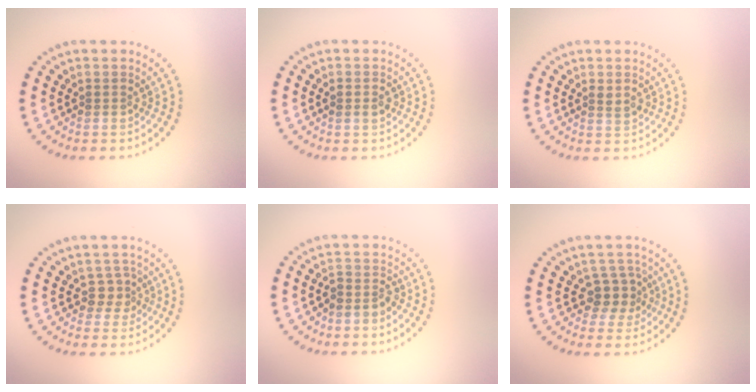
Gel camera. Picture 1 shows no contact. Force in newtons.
{"total": 1.1, "press": 1.0, "slide": 0.4}
{"total": 1.1, "press": 0.9, "slide": 0.5}
{"total": 1.9, "press": 1.5, "slide": 1.2}
{"total": 1.7, "press": 1.3, "slide": 1.0}
{"total": 2.5, "press": 2.1, "slide": 1.4}